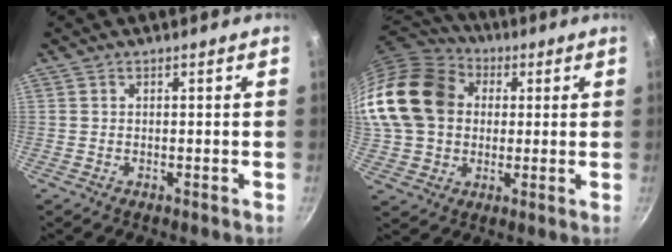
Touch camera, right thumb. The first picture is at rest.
{"total": 20.6, "force": [3.4, 16.3, 12.1], "torque": [-0.218, 0.033, 0.057]}